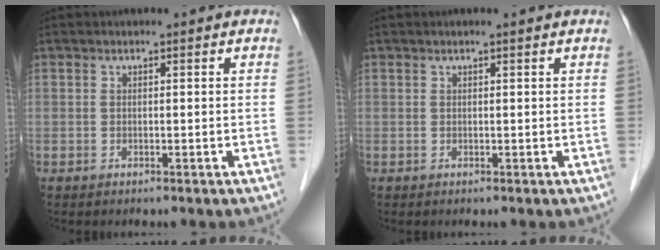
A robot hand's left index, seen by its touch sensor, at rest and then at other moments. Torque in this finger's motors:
{"motor_torque": [0.36, -0.39, 0.10, 0.02]}